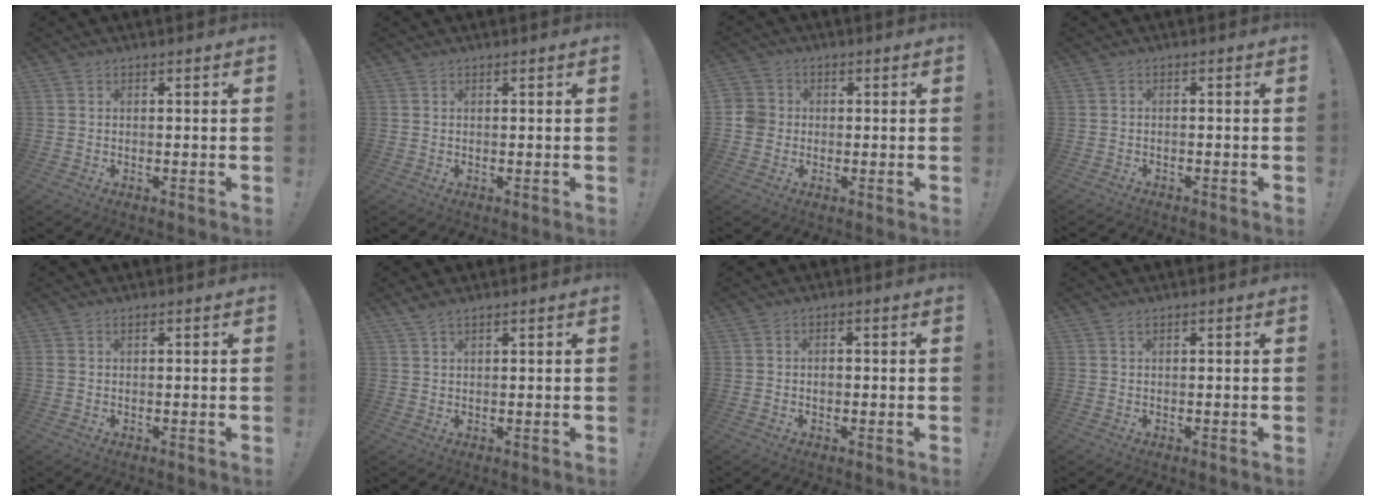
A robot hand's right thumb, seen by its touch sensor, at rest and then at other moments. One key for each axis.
{"total": 0.0}
{"total": 4.7, "fx": -0.6, "fy": 4.4, "fz": 1.6, "tx": -0.032, "ty": 0.013, "tz": -0.009}
{"total": 1.1, "fx": -1.1, "fy": 0.1, "fz": 0.0, "tx": -0.004, "ty": 0.005, "tz": -0.019}
{"total": 0.8, "fx": 0.5, "fy": 0.2, "fz": 0.7, "tx": -0.014, "ty": 0.003, "tz": 0.008}
{"total": 2.5, "fx": 1.9, "fy": 0.7, "fz": 1.4, "tx": -0.030, "ty": -0.005, "tz": 0.035}
{"total": 1.2, "fx": -0.6, "fy": 0.8, "fz": 0.6, "tx": -0.014, "ty": 0.006, "tz": -0.011}
{"total": 0.6, "fx": 0.4, "fy": 0.2, "fz": 0.4, "tx": -0.008, "ty": 0.001, "tz": 0.007}